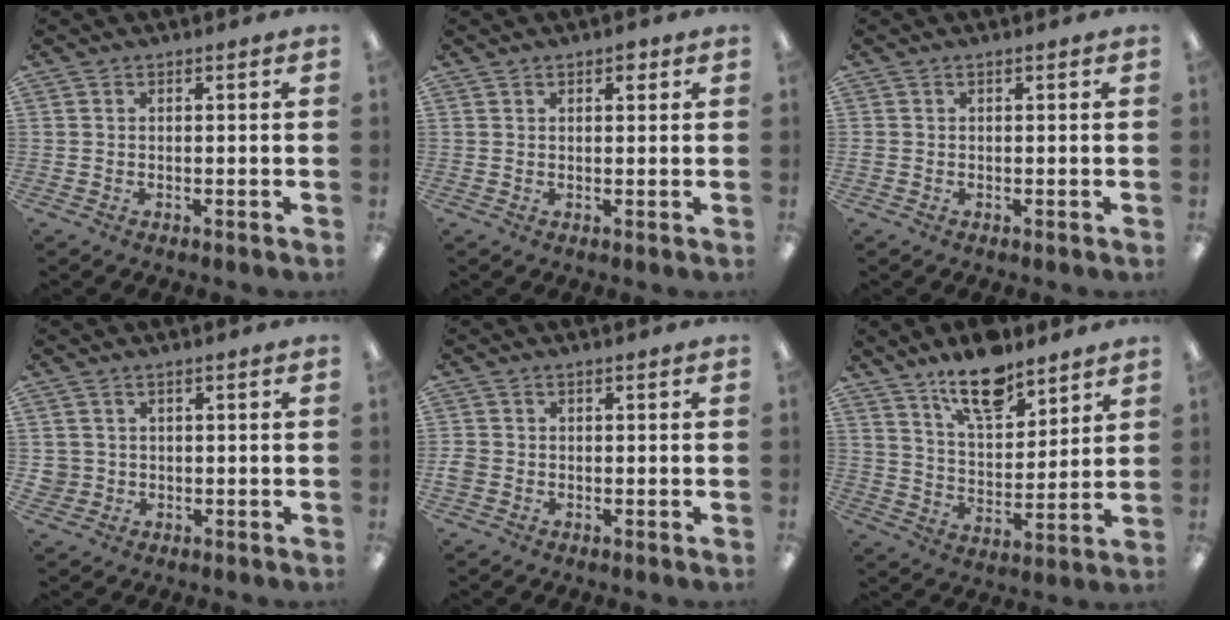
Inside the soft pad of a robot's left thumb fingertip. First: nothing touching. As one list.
[{"total": 2.3, "force": [1.3, 1.3, 1.4], "torque": [-0.012, -0.002, 0.019]}, {"total": 0.6, "force": [0.0, 0.4, 0.4], "torque": [-0.007, 0.002, -0.002]}, {"total": 2.5, "force": [0.5, 2.5, 0.4], "torque": [-0.012, 0.004, 0.007]}, {"total": 2.3, "force": [-0.6, 1.8, 1.2], "torque": [-0.018, 0.005, -0.010]}, {"total": 13.6, "force": [10.6, 5.0, 6.7], "torque": [-0.105, -0.061, 0.187]}]